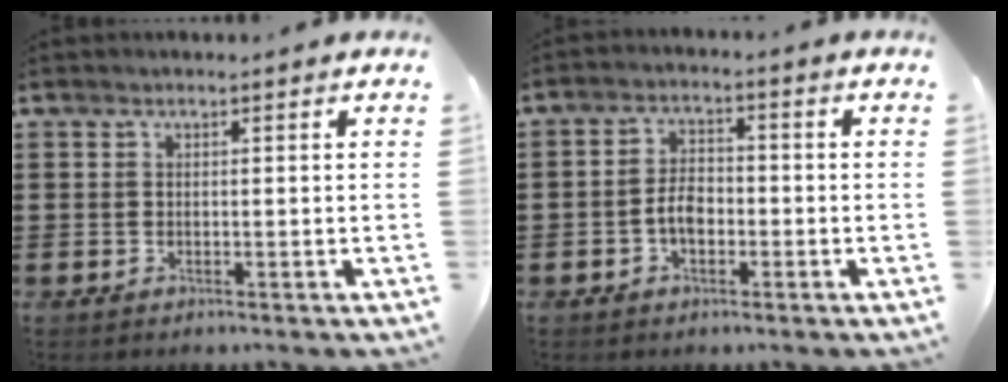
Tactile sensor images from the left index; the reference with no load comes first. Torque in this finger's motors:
{"motor_torque": [0.30, 0.28, 0.20, 0.05]}